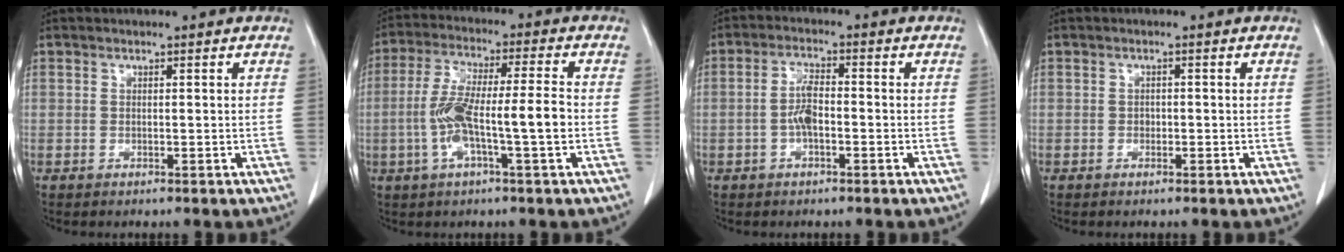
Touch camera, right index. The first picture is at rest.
{"total": 10.4, "force": [-2.0, 0.8, 10.2], "torque": [-0.198, 0.016, -0.040]}
{"total": 3.9, "force": [-0.9, 1.2, 3.6], "torque": [-0.077, 0.007, -0.018]}
{"total": 0.6, "force": [-0.1, 0.5, 0.3], "torque": [-0.002, 0.003, -0.004]}